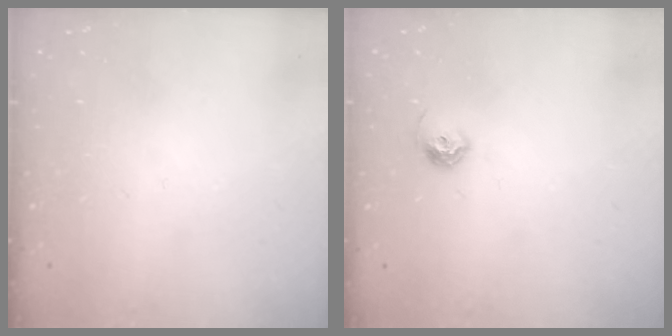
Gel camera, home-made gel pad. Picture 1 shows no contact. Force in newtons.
{"total": 6.1, "press": 6.0, "slide": 1.1}